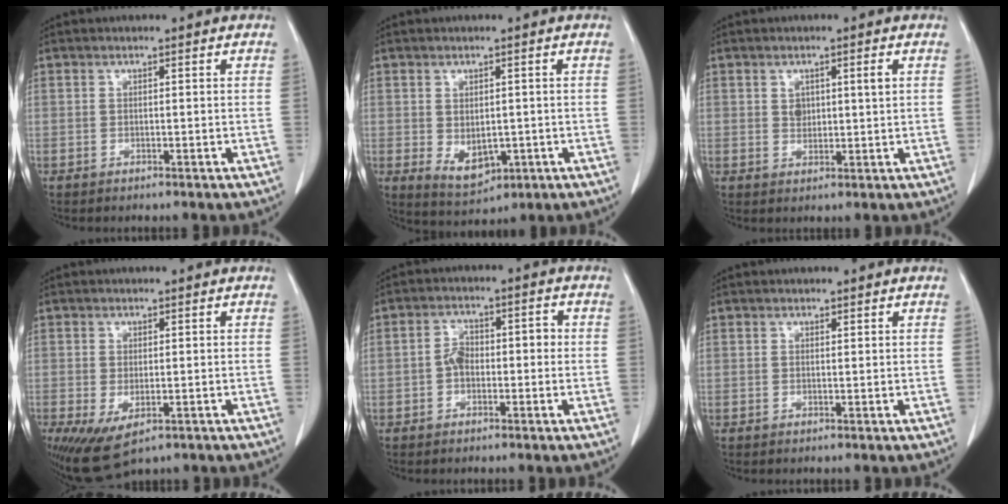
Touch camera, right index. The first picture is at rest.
{"total": 5.5, "force": [-1.0, 3.5, 4.1], "torque": [-0.067, -0.010, 0.005]}
{"total": 3.0, "force": [1.0, 1.4, 2.5], "torque": [-0.047, 0.010, 0.024]}
{"total": 7.5, "force": [-3.9, 3.2, 5.6], "torque": [-0.097, -0.023, -0.055]}
{"total": 4.2, "force": [-0.7, 2.7, 3.2], "torque": [-0.054, 0.029, -0.012]}
{"total": 0.0}